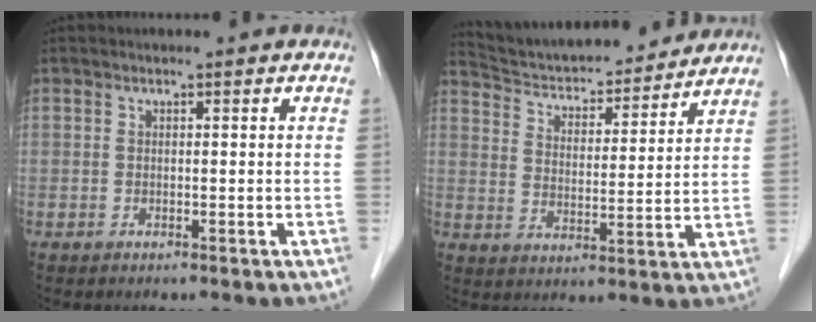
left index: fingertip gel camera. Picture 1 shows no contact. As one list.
[{"total": 17.7, "force": [16.6, 3.2, 5.3], "torque": [-0.084, 0.014, 0.252]}]